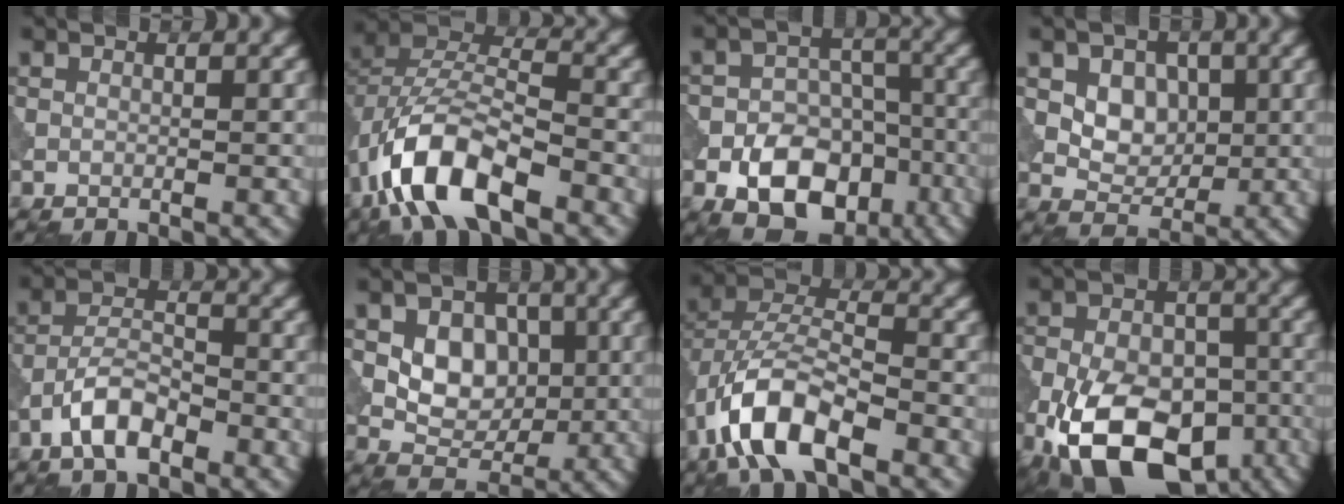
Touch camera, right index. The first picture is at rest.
{"total": 10.0, "force": [-5.4, 4.4, 7.2], "torque": [-0.140, 0.011, -0.108]}
{"total": 10.3, "force": [-4.9, 6.9, 5.9], "torque": [-0.083, -0.008, -0.079]}
{"total": 3.9, "force": [0.5, 3.0, 2.5], "torque": [-0.038, -0.005, 0.004]}
{"total": 4.7, "force": [-2.8, 2.0, 3.2], "torque": [-0.051, 0.009, -0.058]}
{"total": 5.3, "force": [0.4, 4.0, 3.6], "torque": [-0.055, -0.004, 0.006]}
{"total": 9.1, "force": [-4.7, 4.0, 6.7], "torque": [-0.131, 0.011, -0.097]}
{"total": 15.9, "force": [-7.4, 9.2, 10.6], "torque": [-0.204, -0.026, -0.126]}